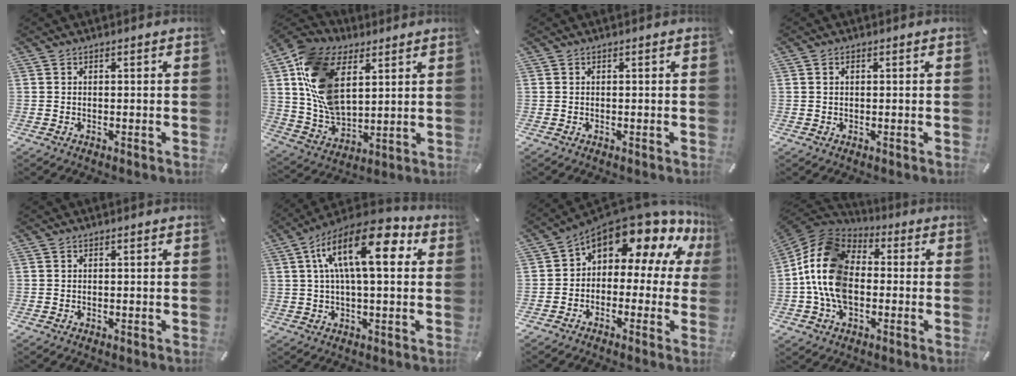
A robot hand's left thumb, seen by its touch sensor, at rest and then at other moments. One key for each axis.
{"total": 17.6, "fx": 6.2, "fy": 11.9, "fz": 11.3, "tx": -0.276, "ty": -0.014, "tz": 0.116}
{"total": 0.0}
{"total": 0.9, "fx": 0.3, "fy": 0.6, "fz": 0.7, "tx": -0.014, "ty": 0.004, "tz": 0.003}
{"total": 0.0}
{"total": 16.9, "fx": 5.4, "fy": 6.8, "fz": 14.5, "tx": -0.252, "ty": -0.011, "tz": 0.089}
{"total": 13.8, "fx": 9.7, "fy": 6.2, "fz": 7.7, "tx": -0.124, "ty": -0.084, "tz": 0.165}
{"total": 16.0, "fx": -2.7, "fy": 11.3, "fz": 11.0, "tx": -0.256, "ty": 0.020, "tz": -0.056}